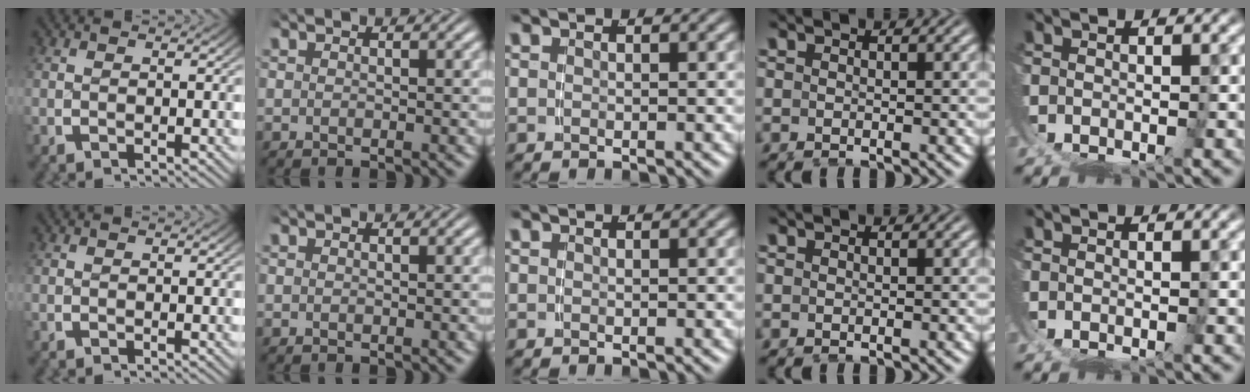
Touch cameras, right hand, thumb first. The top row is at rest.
{}